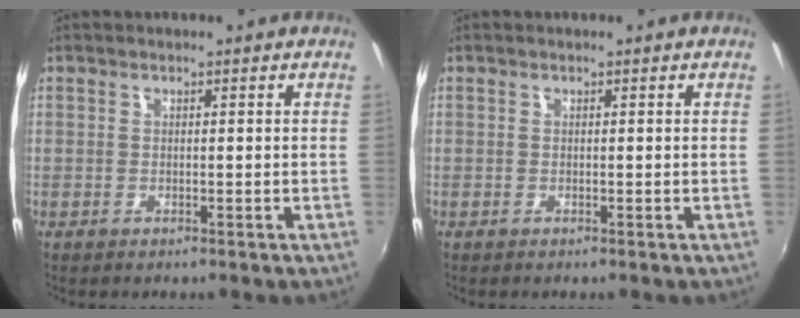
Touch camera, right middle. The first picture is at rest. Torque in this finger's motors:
{"motor_torque": [0.00, 0.00, 0.00, 0.00]}